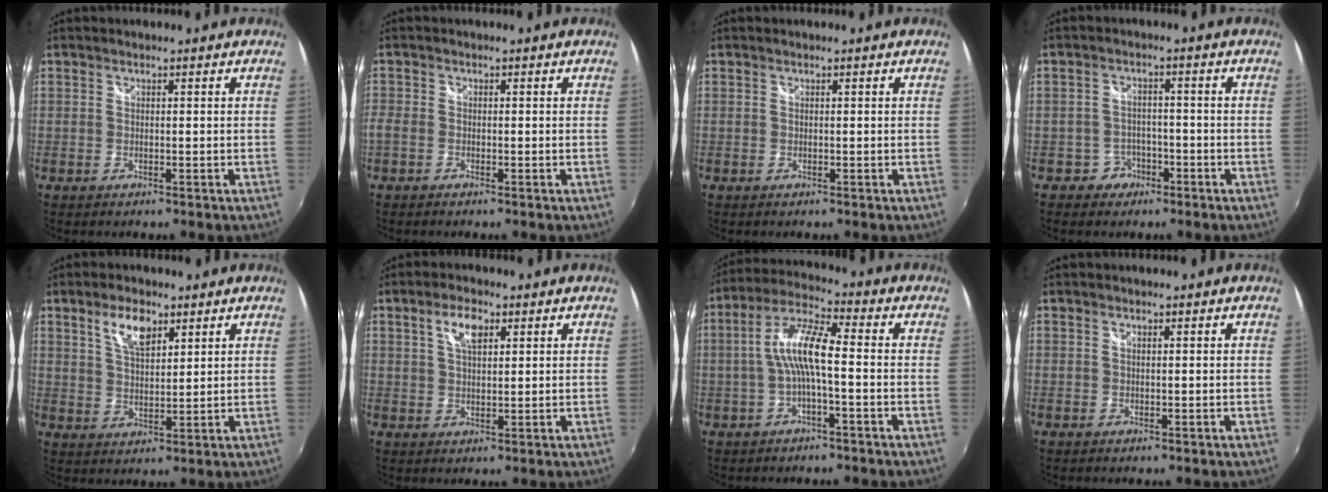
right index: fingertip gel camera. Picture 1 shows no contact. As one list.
[{"total": 2.4, "force": [-1.6, 1.4, 1.2], "torque": [-0.030, -0.005, -0.035]}, {"total": 0.0}, {"total": 4.2, "force": [-2.4, 3.4, 0.1], "torque": [-0.008, 0.014, -0.039]}, {"total": 6.4, "force": [3.7, 2.9, 4.4], "torque": [-0.079, 0.007, 0.069]}, {"total": 4.9, "force": [2.3, 2.2, 3.8], "torque": [-0.067, 0.008, 0.040]}, {"total": 8.5, "force": [-1.1, 1.6, 8.3], "torque": [-0.177, 0.017, -0.021]}, {"total": 0.0}]